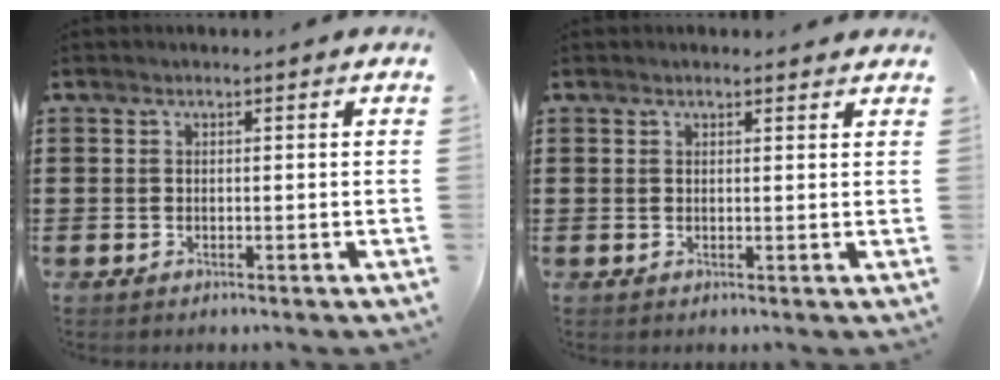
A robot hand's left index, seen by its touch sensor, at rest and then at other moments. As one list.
[{"total": 1.1, "force": [1.0, 0.1, 0.3], "torque": [-0.008, 0.001, 0.020]}]